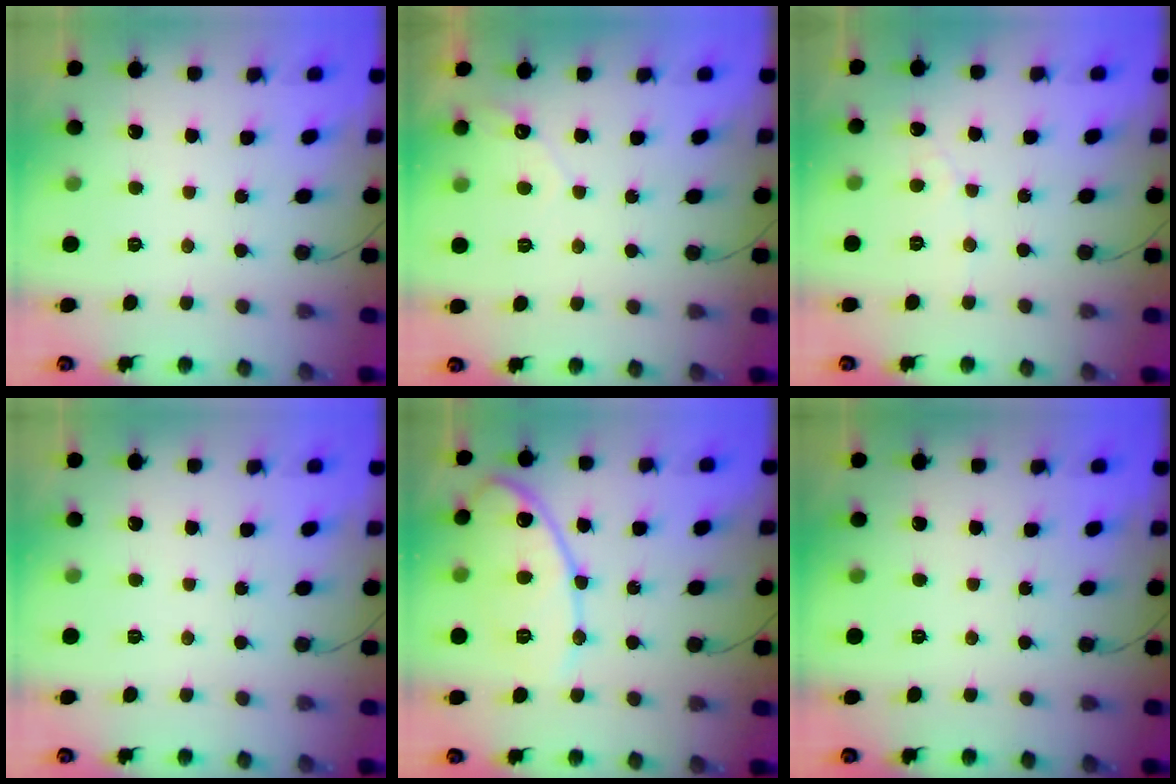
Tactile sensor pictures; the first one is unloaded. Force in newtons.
{"total": 3.0, "press": 3.0, "slide": 0.1}
{"total": 2.8, "press": 2.8, "slide": 0.2}
{"total": 0.0}
{"total": 12.9, "press": 12.9, "slide": 0.9}
{"total": 0.0}